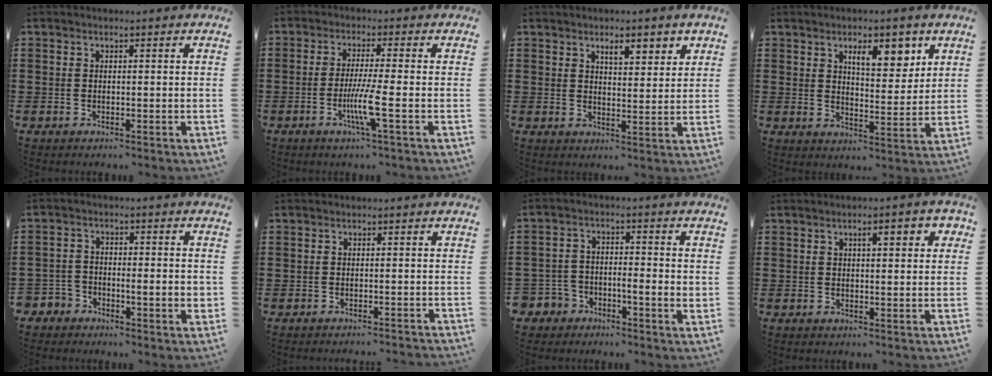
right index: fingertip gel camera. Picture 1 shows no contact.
{"total": 5.9, "force": [-1.9, -0.4, 5.6], "torque": [-0.115, -0.023, -0.040]}
{"total": 3.7, "force": [2.4, 1.5, 2.3], "torque": [-0.038, 0.000, 0.038]}
{"total": 6.7, "force": [3.8, 2.6, 4.8], "torque": [-0.065, -0.008, 0.058]}
{"total": 3.5, "force": [-1.9, 2.0, 2.1], "torque": [-0.049, 0.002, -0.041]}
{"total": 1.1, "force": [-1.1, 0.1, -0.1], "torque": [-0.002, 0.003, -0.024]}
{"total": 3.8, "force": [-2.5, 2.1, 2.0], "torque": [-0.062, -0.002, -0.057]}
{"total": 3.1, "force": [1.0, 0.9, 2.8], "torque": [-0.041, 0.002, 0.009]}